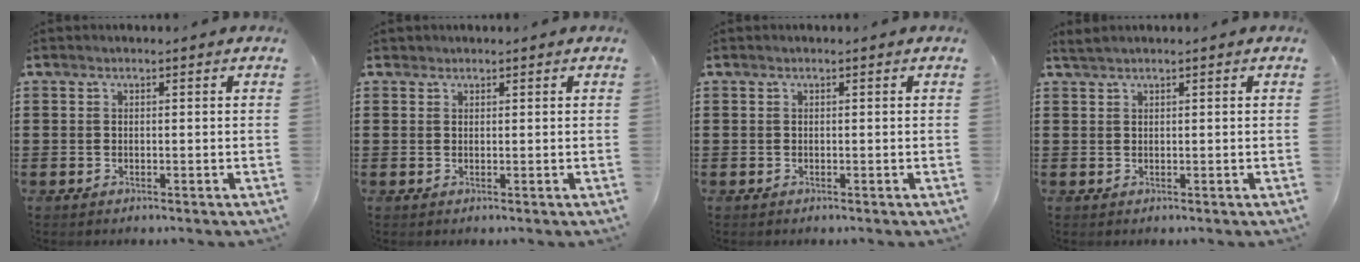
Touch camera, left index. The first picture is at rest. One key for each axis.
{"total": 0.8, "fx": 0.7, "fy": 0.4, "fz": 0.0, "tx": -0.002, "ty": 0.002, "tz": 0.013}
{"total": 0.0}
{"total": 0.9, "fx": 0.8, "fy": -0.1, "fz": 0.5, "tx": -0.010, "ty": -0.001, "tz": 0.016}